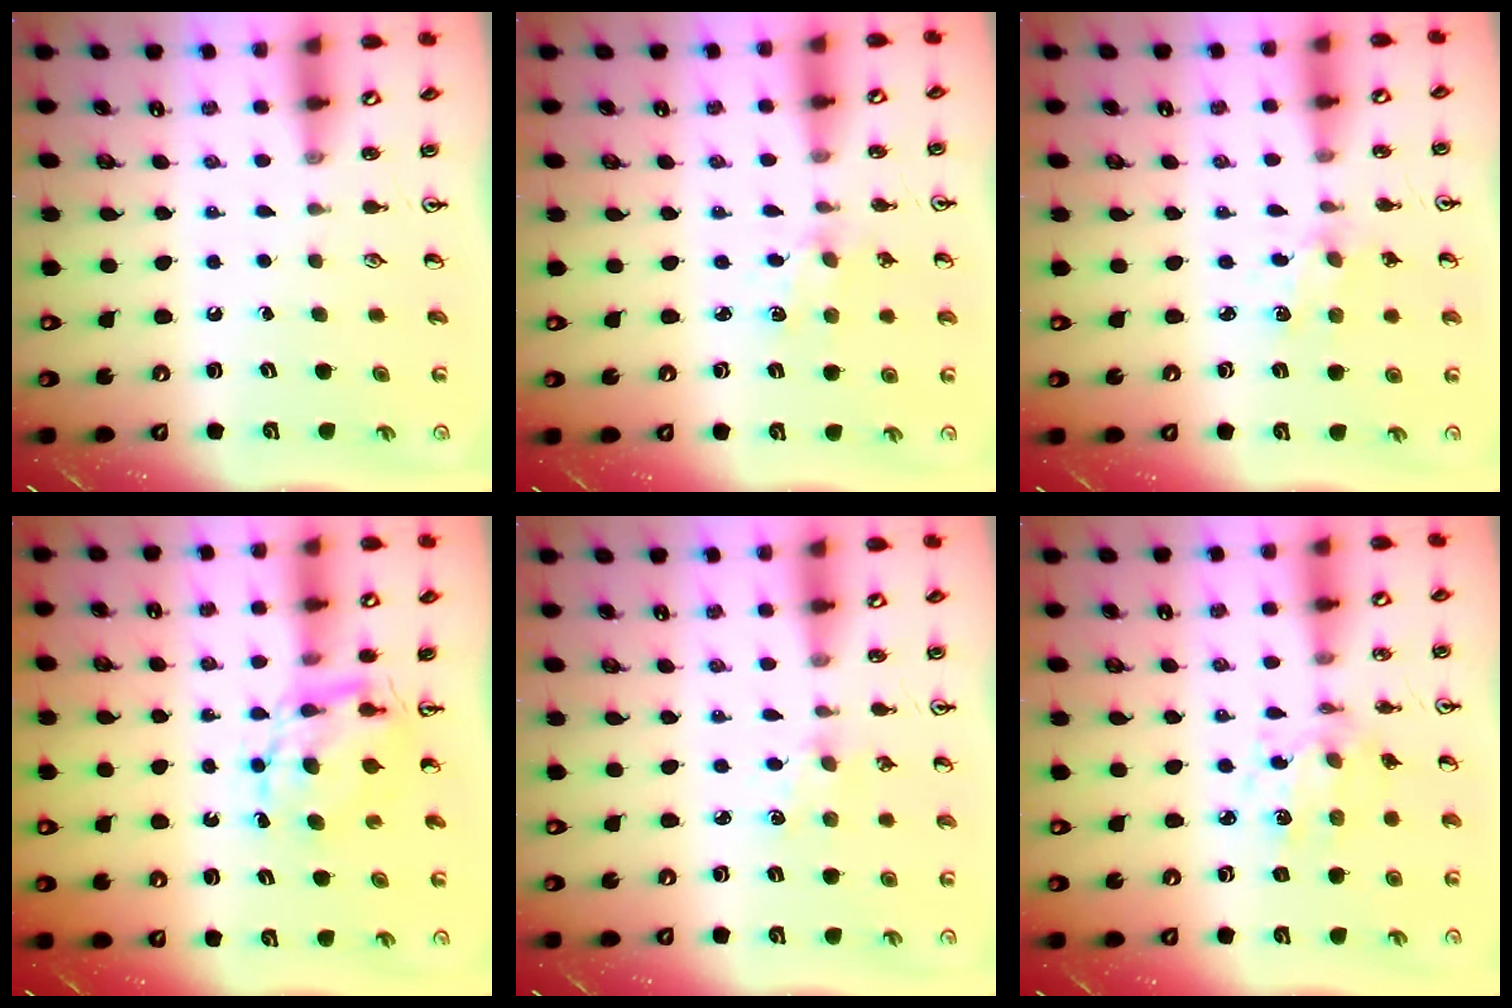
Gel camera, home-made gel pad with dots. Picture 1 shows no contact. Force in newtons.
{"total": 1.3, "press": 1.2, "slide": 0.2}
{"total": 2.0, "press": 2.0, "slide": 0.4}
{"total": 6.5, "press": 6.5, "slide": 0.3}
{"total": 1.4, "press": 1.4, "slide": 0.2}
{"total": 6.6, "press": 6.5, "slide": 1.5}